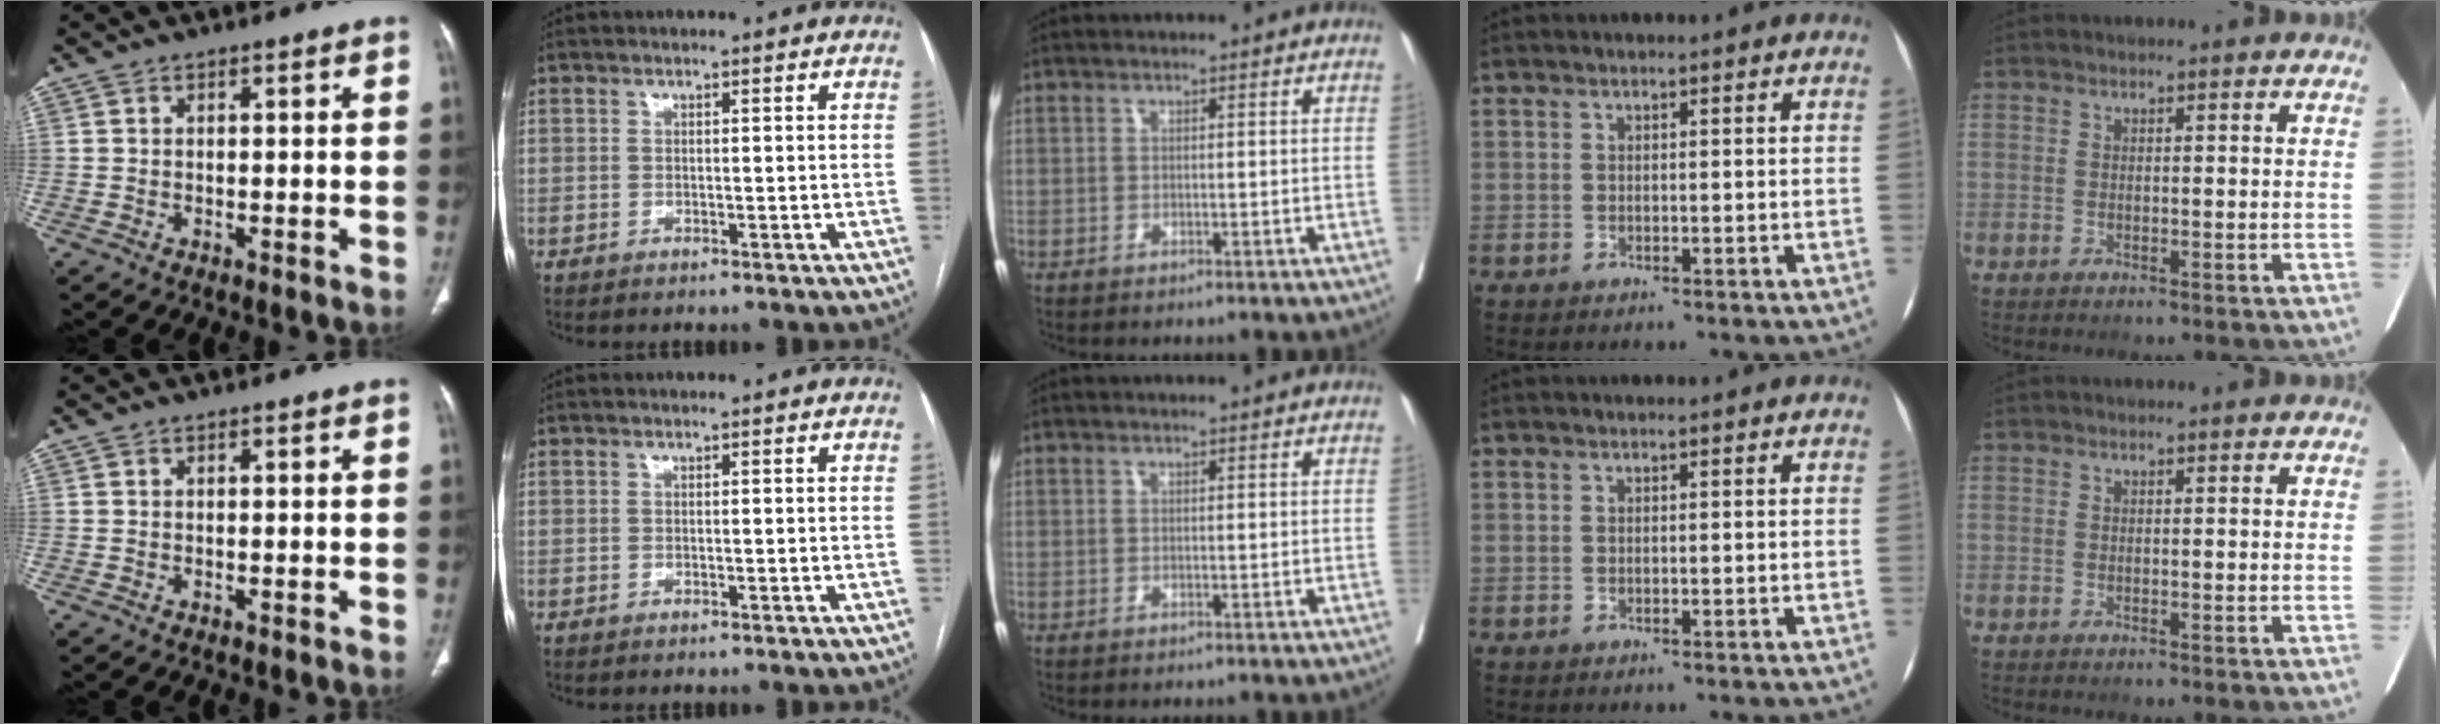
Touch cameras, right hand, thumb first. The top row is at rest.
{}